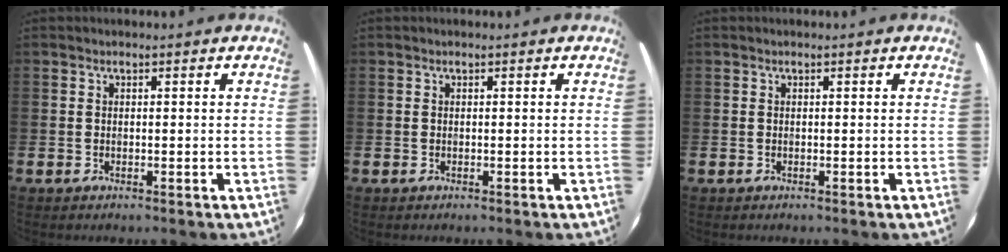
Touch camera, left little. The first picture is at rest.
{"total": 0.0}
{"total": 0.0}